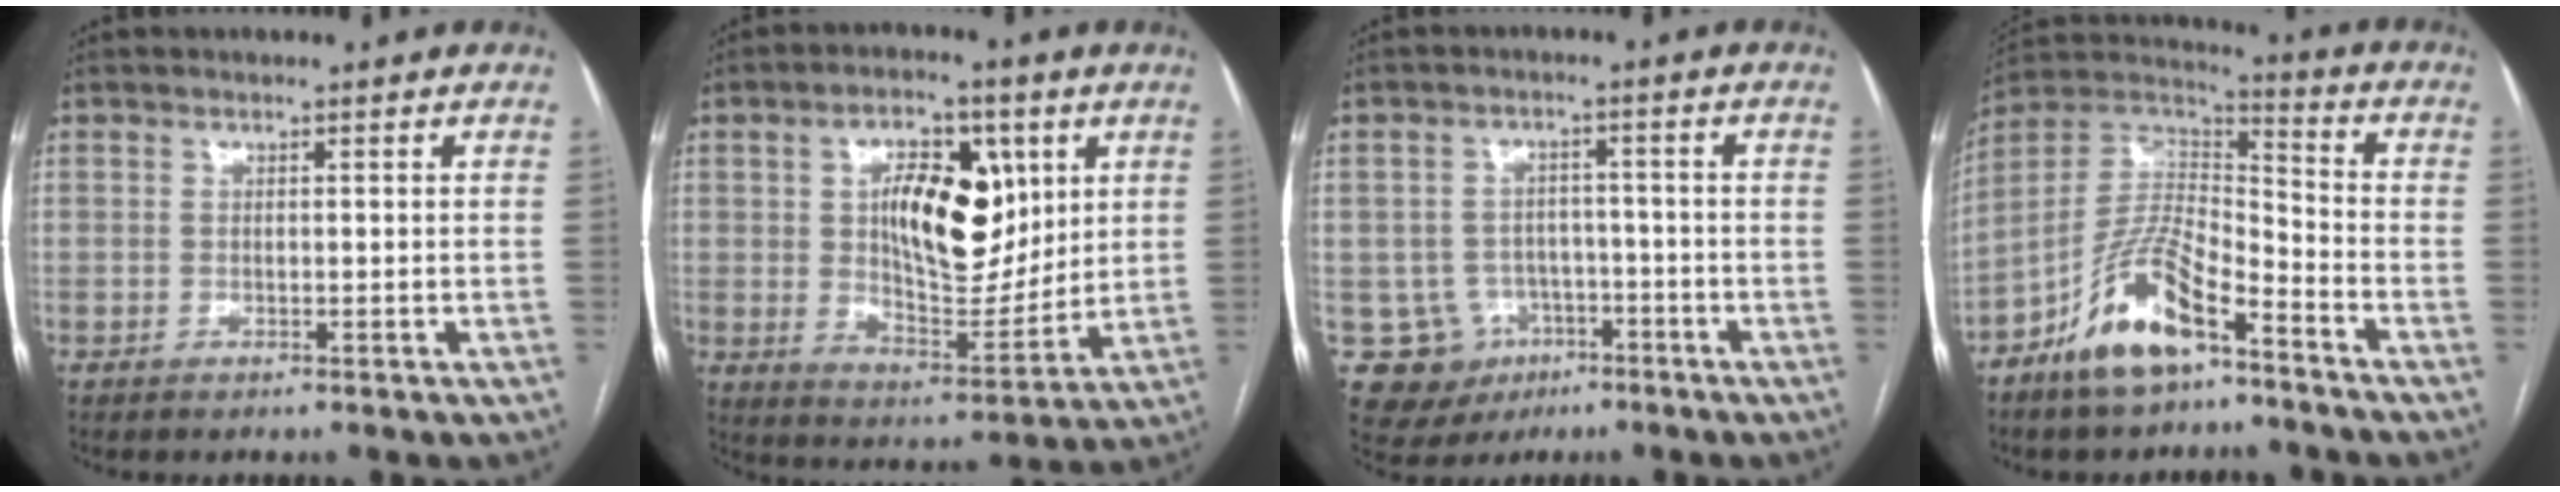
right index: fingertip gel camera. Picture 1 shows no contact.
{"total": 14.6, "force": [4.0, 7.0, 12.1], "torque": [-0.200, 0.010, 0.075]}
{"total": 9.4, "force": [-3.5, 8.6, 1.7], "torque": [-0.037, 0.016, -0.035]}
{"total": 12.6, "force": [-8.0, 3.8, 9.0], "torque": [-0.183, 0.009, -0.149]}